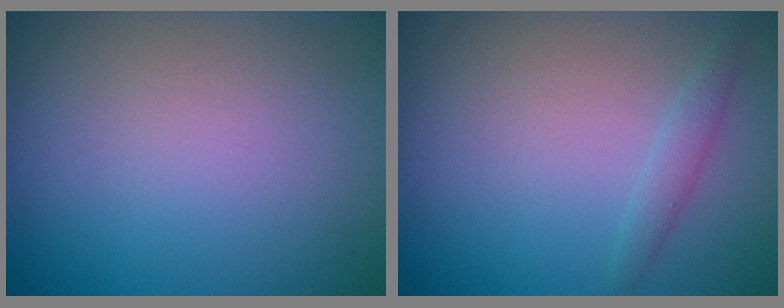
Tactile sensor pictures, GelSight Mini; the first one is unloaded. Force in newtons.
{"total": 1.2, "press": 1.2, "slide": 0.0}